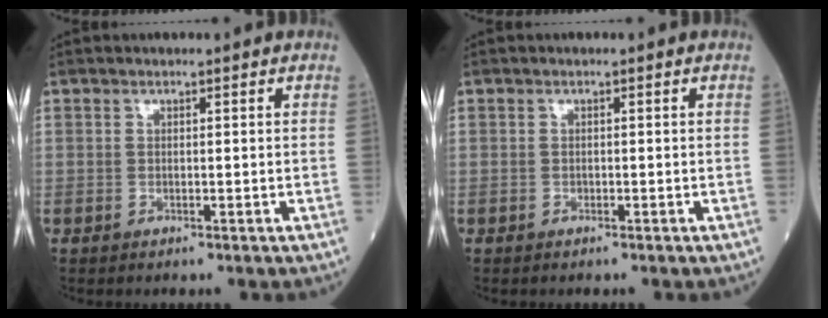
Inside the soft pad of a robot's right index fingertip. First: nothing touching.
{"total": 0.0}